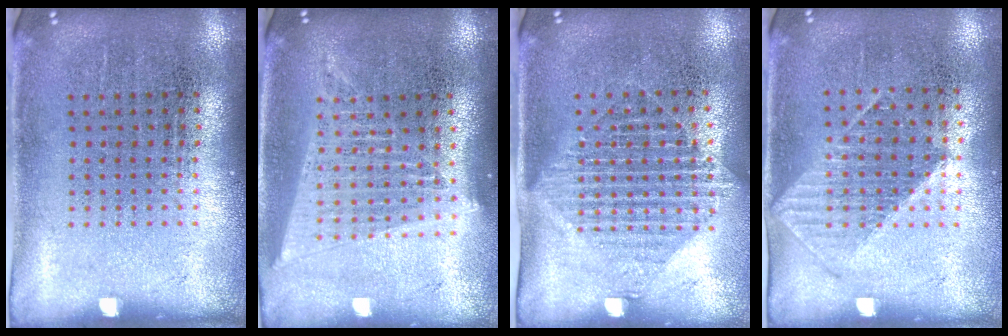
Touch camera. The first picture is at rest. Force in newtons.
{"total": 1.7, "press": 1.5, "slide": 0.8}
{"total": 1.5, "press": 1.2, "slide": 0.9}
{"total": 0.9, "press": 0.8, "slide": 0.4}